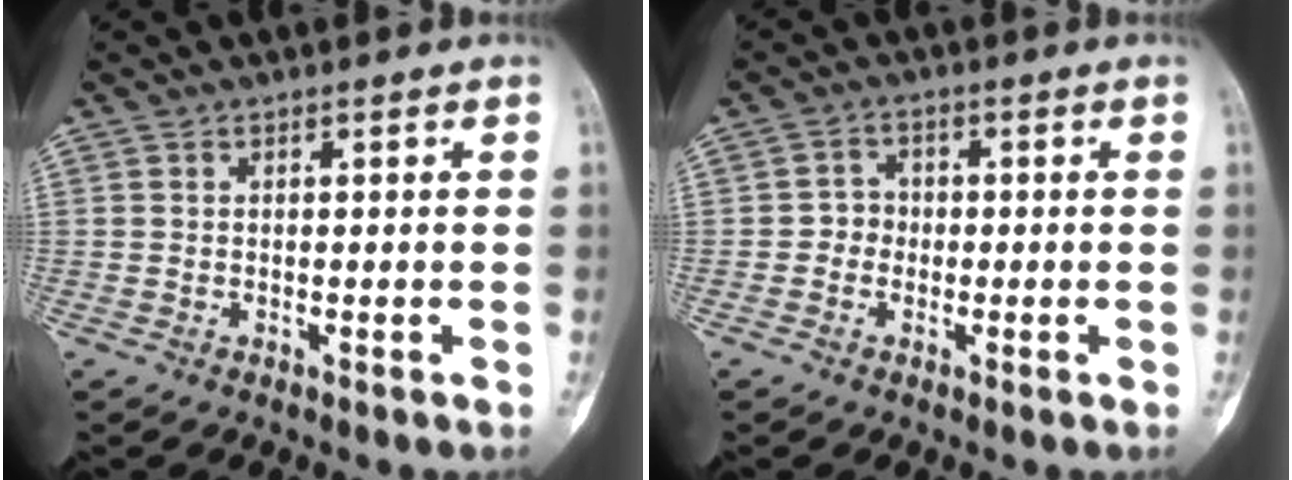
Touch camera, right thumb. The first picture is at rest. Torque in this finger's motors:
{"motor_torque": [-0.31, 0.32, -0.03, -0.32, -0.01]}